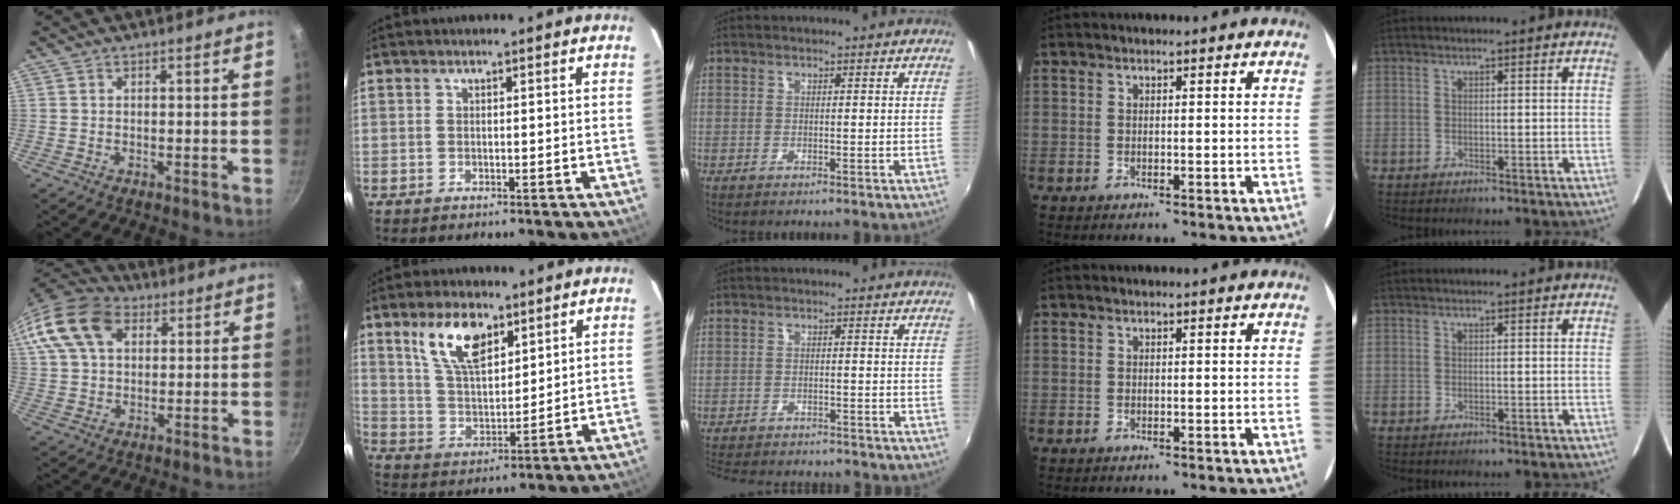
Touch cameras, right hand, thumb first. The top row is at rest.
{"thumb": {"total": 18.2, "force": [6.9, 12.4, 11.3], "torque": [-0.231, 0.023, 0.116]}, "index": {"total": 10.9, "force": [6.3, 5.0, 7.3], "torque": [-0.133, 0.010, 0.129]}, "middle": {"total": 11.9, "force": [-10.6, 3.4, 4.2], "torque": [-0.105, -0.017, -0.159]}}